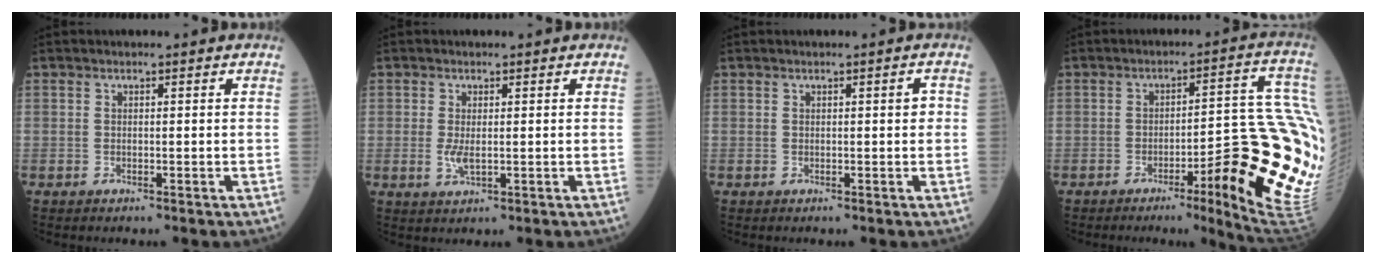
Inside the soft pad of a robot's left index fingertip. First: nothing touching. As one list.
[{"total": 2.3, "force": [-0.2, 1.0, 2.0], "torque": [-0.047, -0.005, 0.000]}, {"total": 1.1, "force": [0.1, 0.4, 1.0], "torque": [-0.010, 0.002, 0.001]}, {"total": 19.2, "force": [-4.5, 2.4, 18.5], "torque": [-0.145, 0.017, -0.045]}]